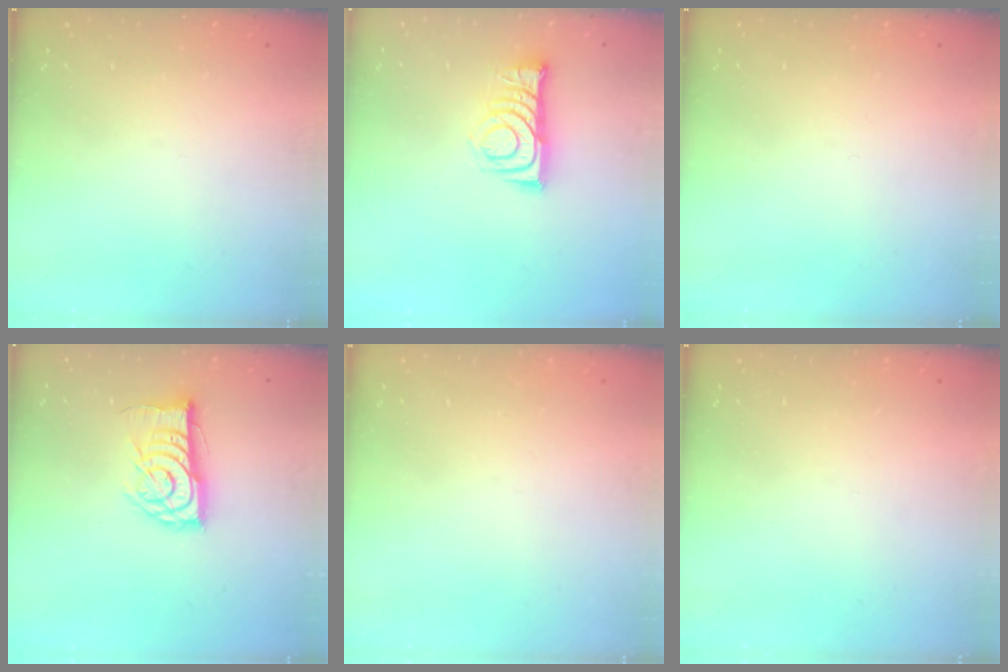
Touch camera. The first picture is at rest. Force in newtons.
{"total": 8.9, "press": 8.8, "slide": 0.9}
{"total": 0.0}
{"total": 11.9, "press": 11.9, "slide": 0.8}
{"total": 1.5, "press": 1.5, "slide": 0.1}
{"total": 0.0}